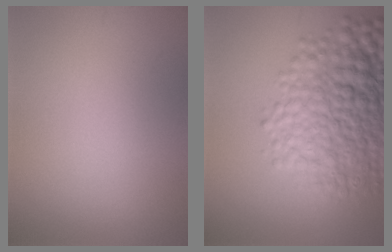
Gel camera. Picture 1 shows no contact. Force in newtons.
{"total": 9.3, "press": 9.3, "slide": 0.3}